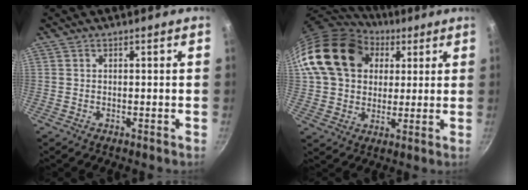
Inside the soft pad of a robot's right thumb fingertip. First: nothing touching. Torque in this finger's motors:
{"motor_torque": [0.85, 4.16, 0.86, -0.70, 0.21]}